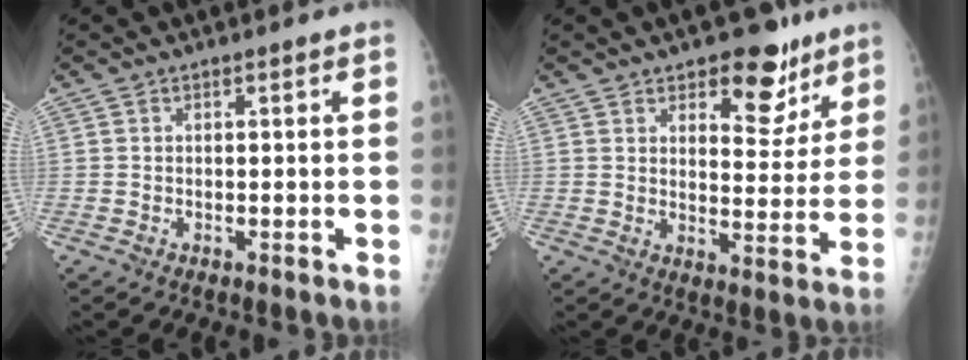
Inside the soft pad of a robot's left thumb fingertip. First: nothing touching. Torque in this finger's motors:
{"motor_torque": [-0.06, -0.06, -0.09, -0.10, 0.06]}